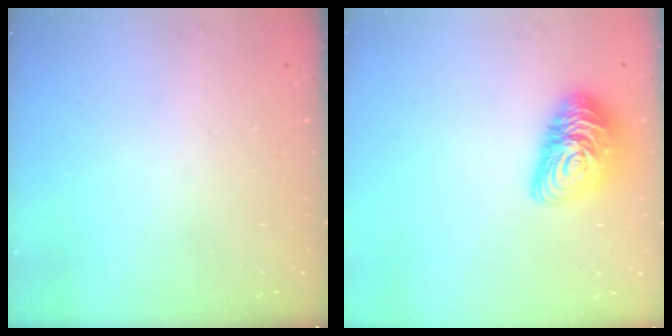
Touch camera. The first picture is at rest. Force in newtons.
{"total": 13.2, "press": 13.2, "slide": 0.9}